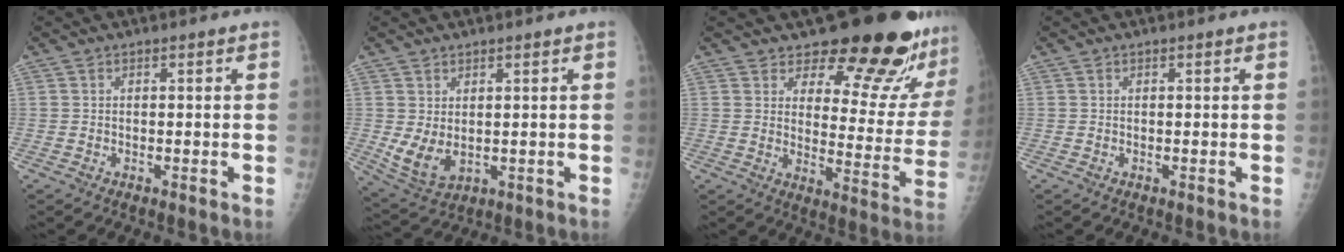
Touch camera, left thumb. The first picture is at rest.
{"total": 6.2, "force": [0.7, 3.7, 4.9], "torque": [-0.087, -0.013, 0.031]}
{"total": 19.9, "force": [16.6, 6.0, 9.2], "torque": [-0.073, -0.135, 0.203]}
{"total": 0.0}